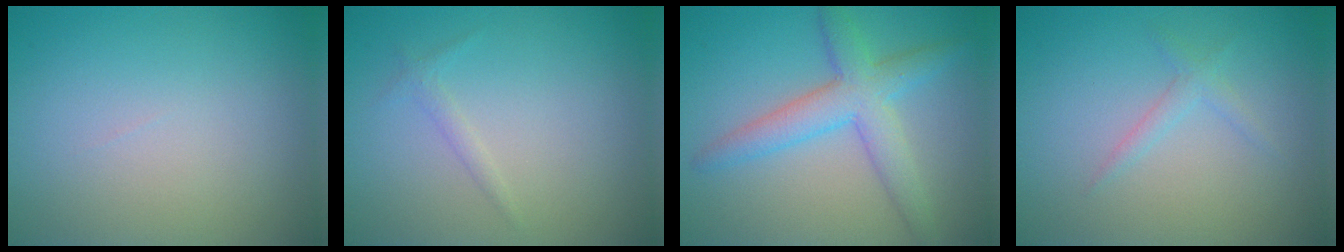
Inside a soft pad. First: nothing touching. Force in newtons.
{"total": 0.8, "press": 0.8, "slide": 0.0}
{"total": 4.8, "press": 4.8, "slide": 0.1}
{"total": 1.3, "press": 1.2, "slide": 0.1}